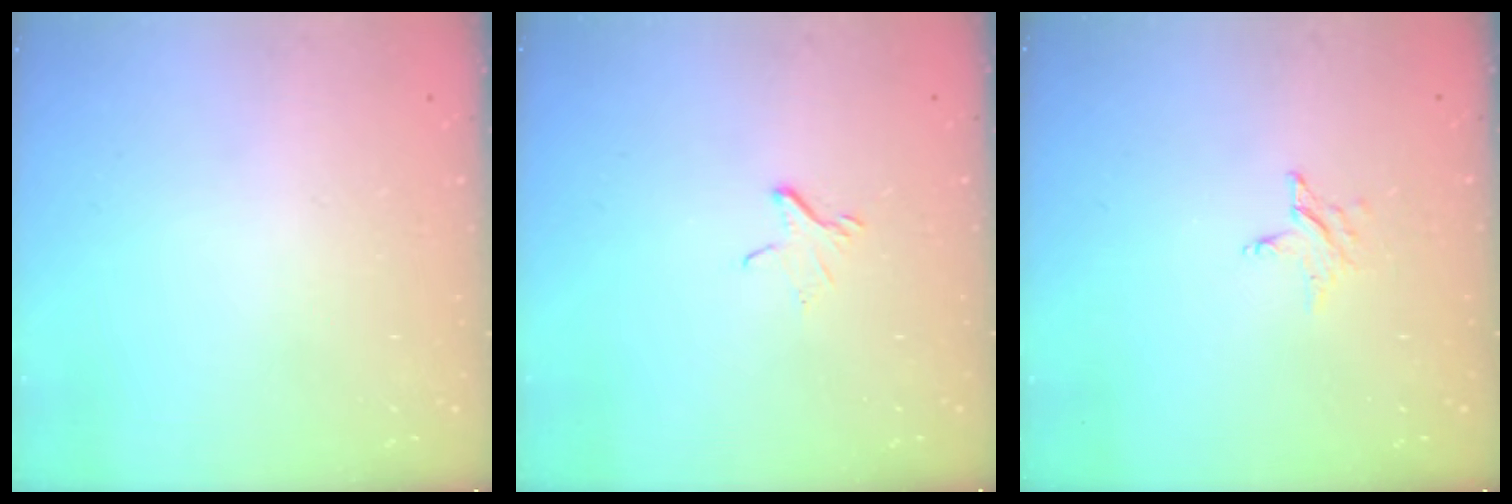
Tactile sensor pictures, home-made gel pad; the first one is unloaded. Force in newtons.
{"total": 3.1, "press": 3.1, "slide": 0.3}
{"total": 3.0, "press": 3.0, "slide": 0.3}